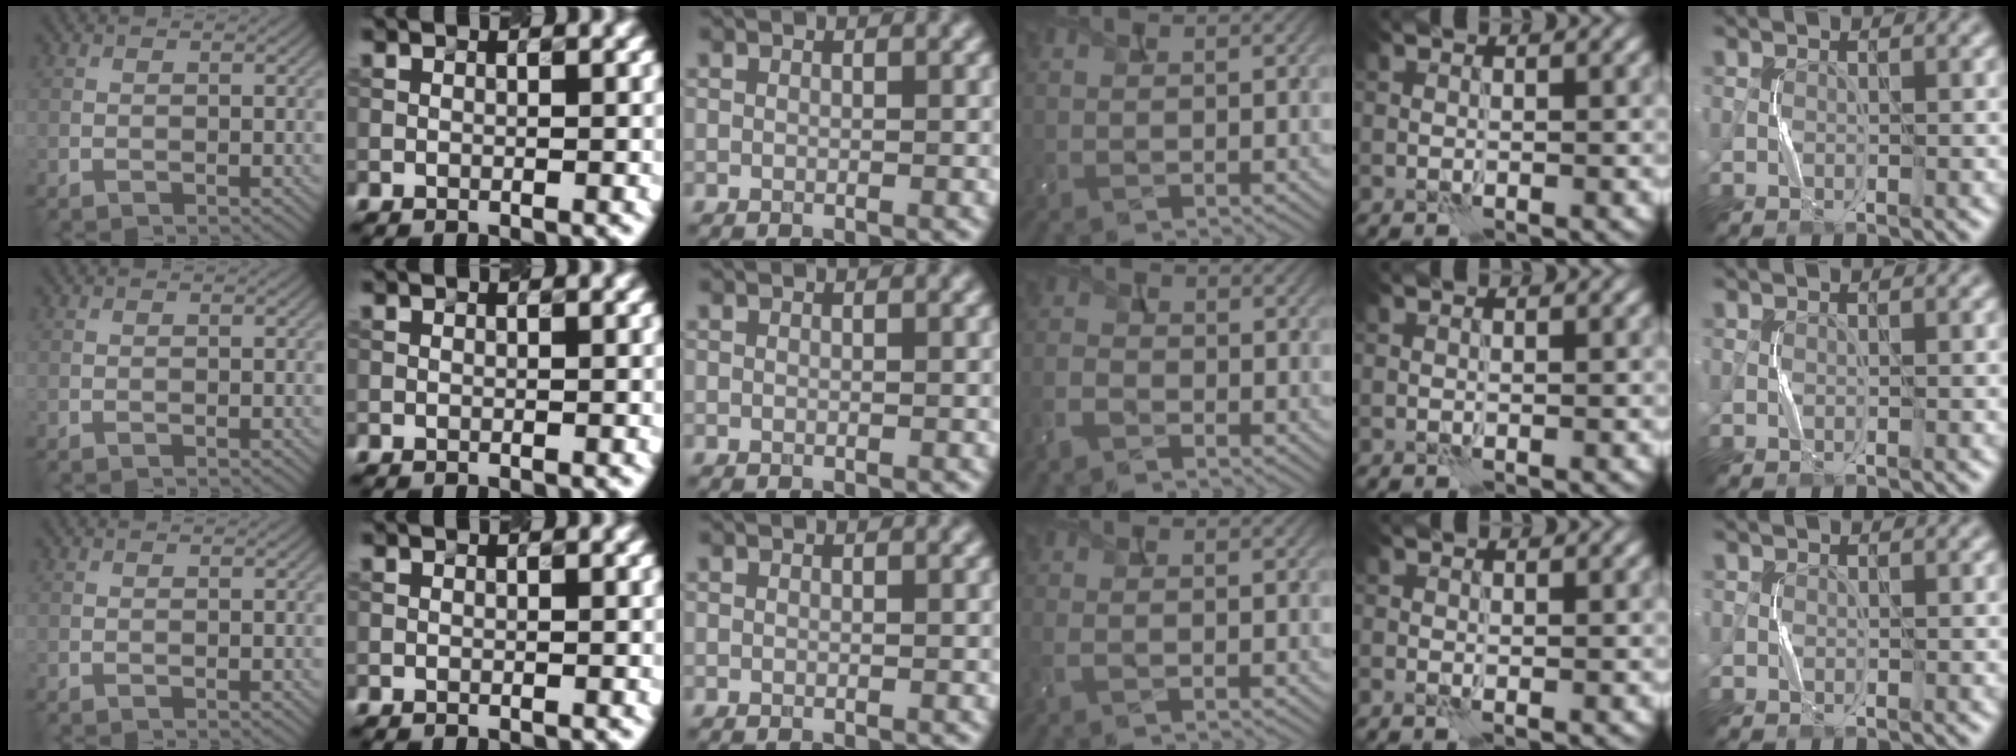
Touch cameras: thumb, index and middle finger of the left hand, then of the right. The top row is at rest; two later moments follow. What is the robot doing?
{"motion": "squeeze", "object": "bubble wrap"}